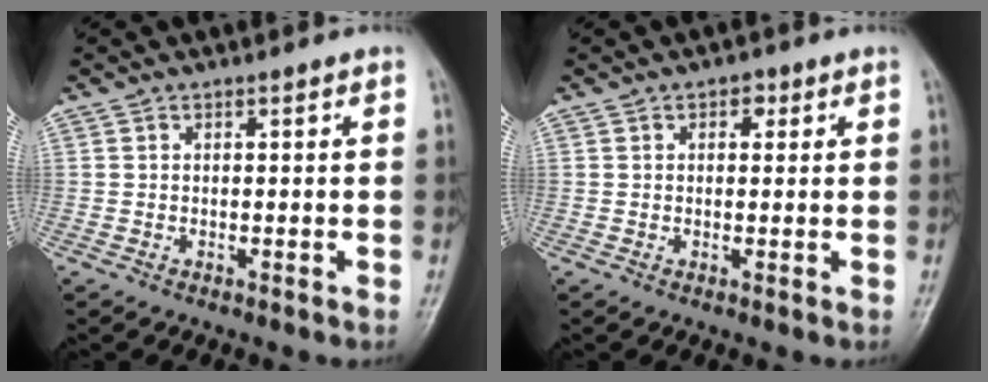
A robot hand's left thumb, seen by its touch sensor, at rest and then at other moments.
{"total": 2.0, "force": [0.9, 1.4, 1.2], "torque": [-0.004, 0.001, 0.007]}